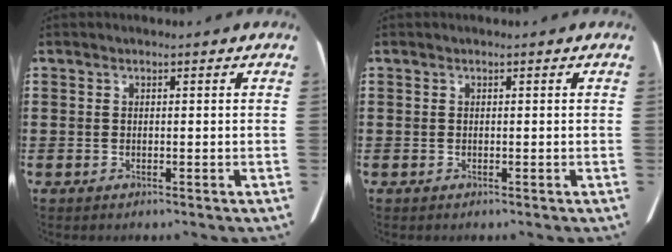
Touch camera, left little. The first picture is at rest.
{"total": 0.0}